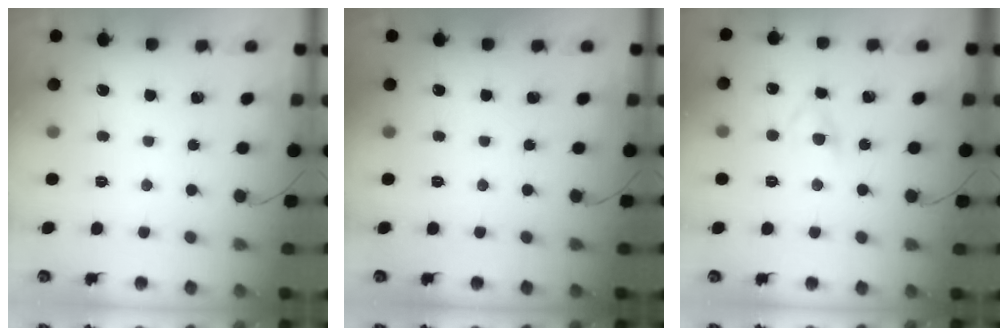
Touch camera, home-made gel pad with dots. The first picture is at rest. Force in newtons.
{"total": 0.0}
{"total": 3.8, "press": 3.6, "slide": 1.1}